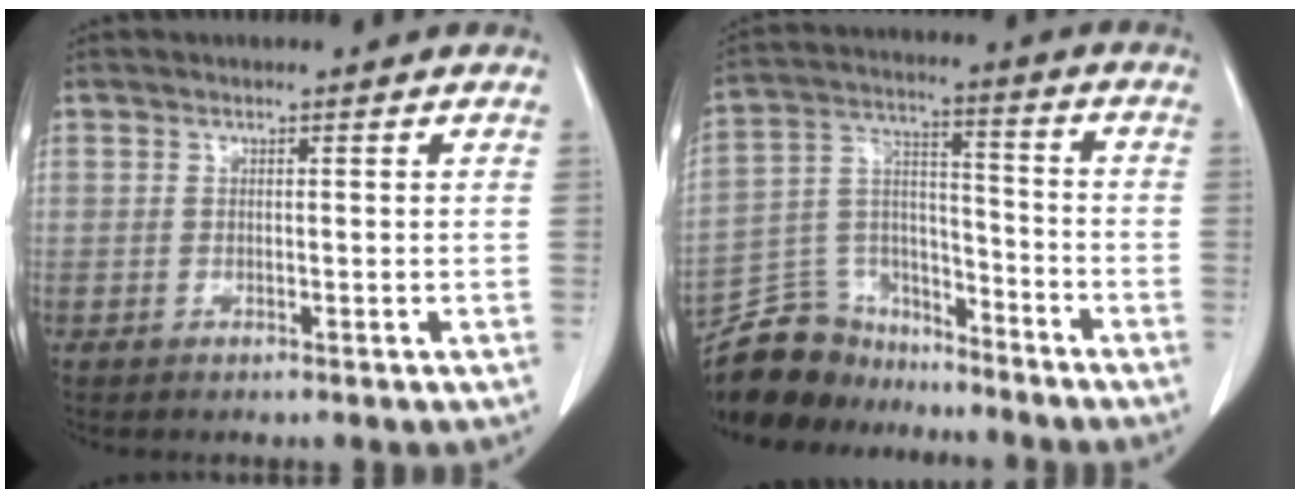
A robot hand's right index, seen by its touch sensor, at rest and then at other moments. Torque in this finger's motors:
{"motor_torque": [-0.34, -0.19, -0.80, -0.21]}